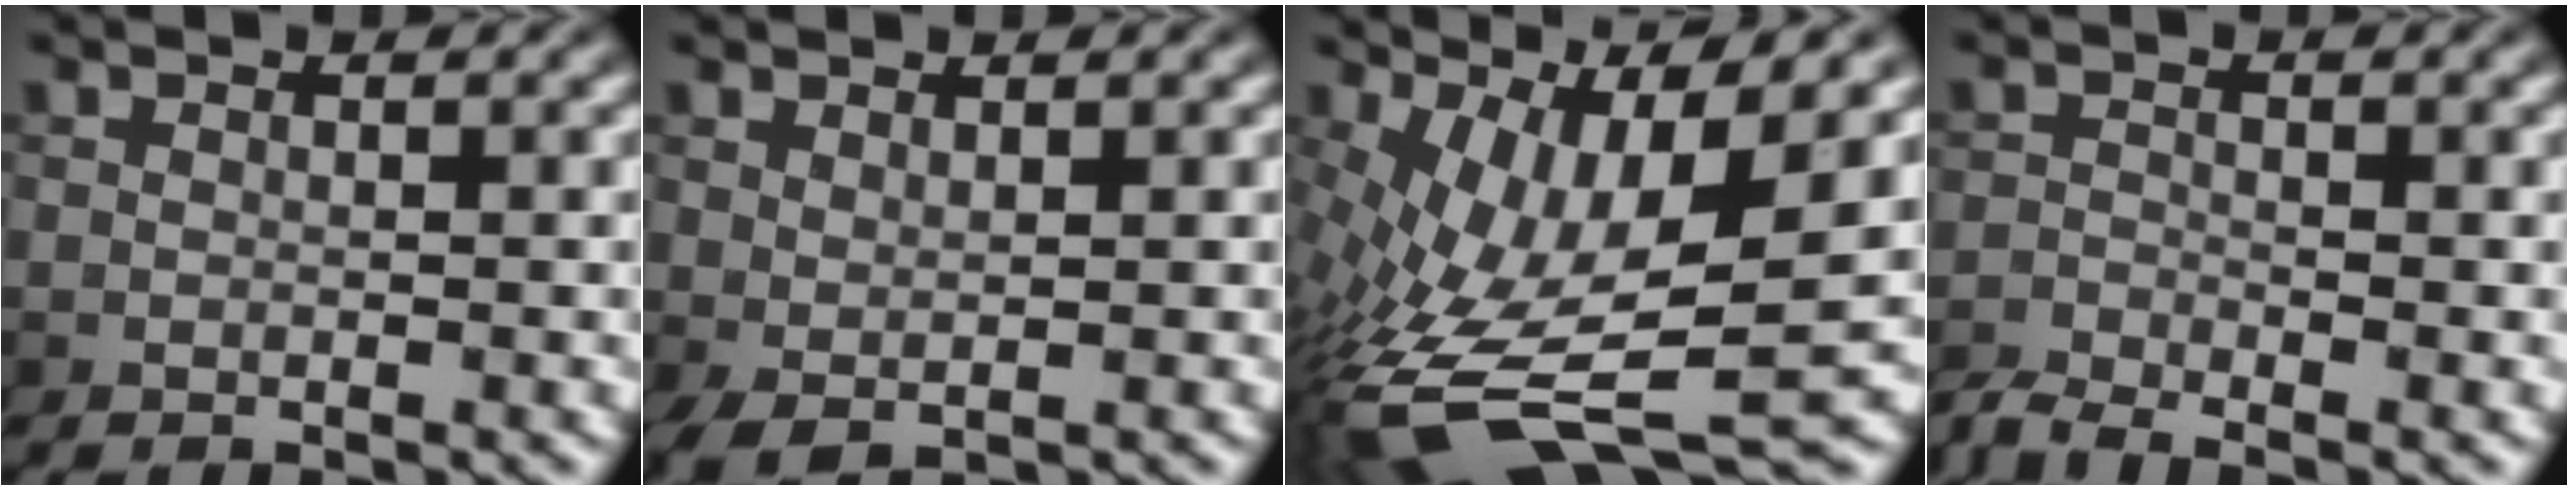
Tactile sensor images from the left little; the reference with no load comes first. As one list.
[{"total": 1.4, "force": [0.4, 0.6, 1.2], "torque": [-0.030, 0.002, 0.010]}, {"total": 14.1, "force": [-1.9, 5.0, 13.1], "torque": [-0.269, -0.018, -0.019]}, {"total": 3.5, "force": [-3.1, 0.6, 1.4], "torque": [-0.029, -0.012, -0.073]}]